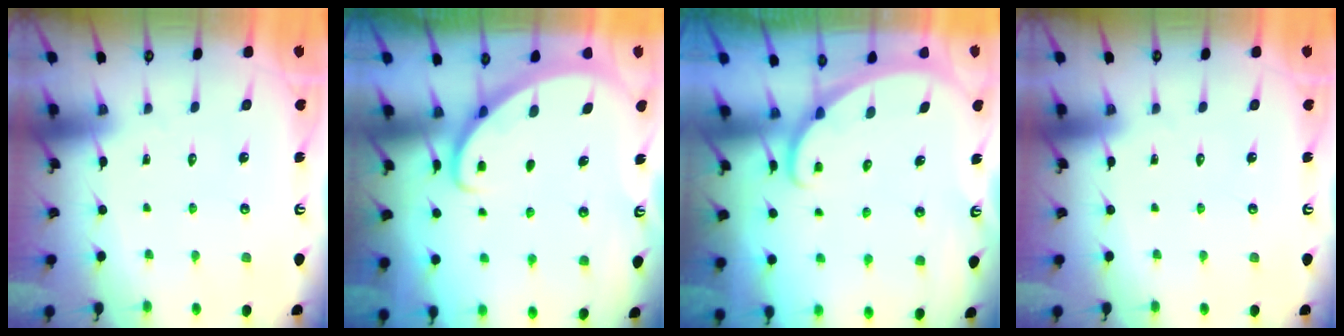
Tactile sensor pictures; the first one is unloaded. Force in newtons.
{"total": 2.7, "press": 2.7, "slide": 0.2}
{"total": 1.4, "press": 1.4, "slide": 0.0}
{"total": 0.0}